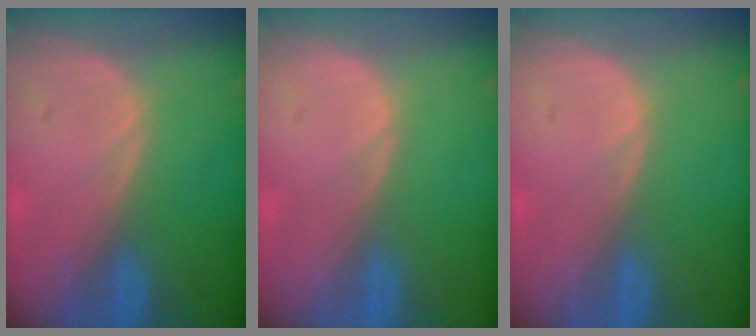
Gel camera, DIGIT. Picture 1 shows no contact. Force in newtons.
{"total": 0.0}
{"total": 0.0}